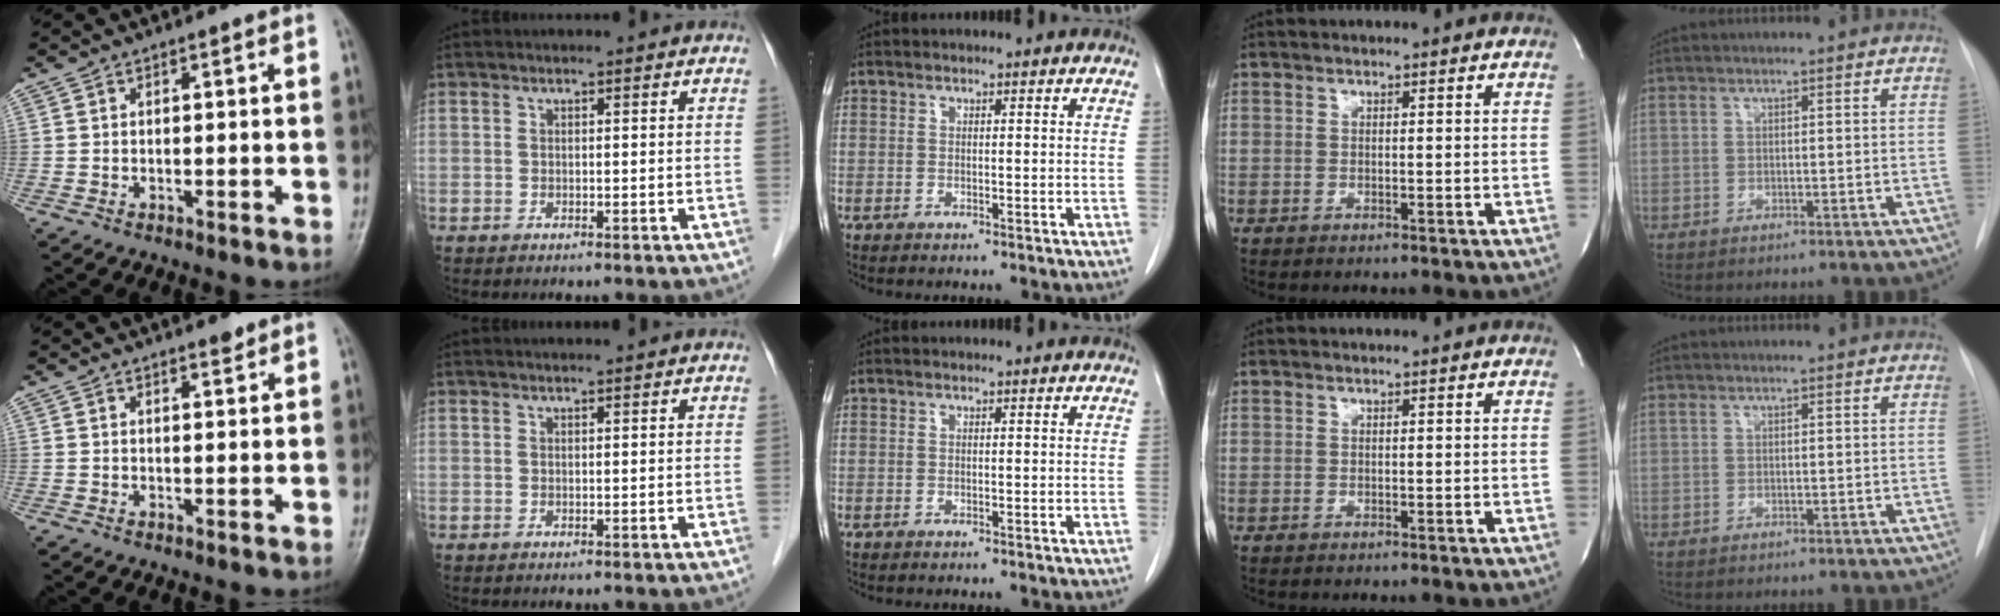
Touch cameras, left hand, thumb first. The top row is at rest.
{"thumb": {"total": 1.4, "force": [1.2, 0.4, 0.5], "torque": [-0.004, -0.010, 0.018]}, "index": {"total": 1.3, "force": [1.2, -0.2, 0.6], "torque": [-0.006, 0.012, 0.023]}}